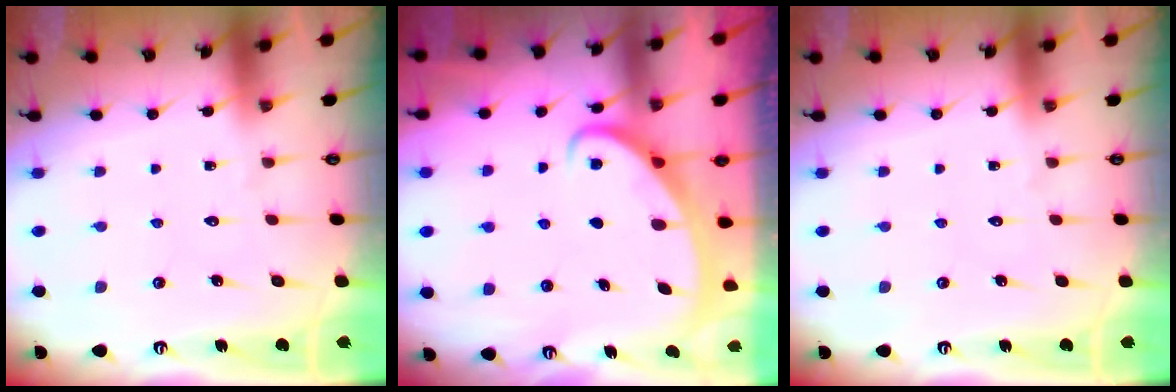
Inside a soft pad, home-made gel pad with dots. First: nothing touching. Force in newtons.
{"total": 2.3, "press": 2.3, "slide": 0.3}
{"total": 0.0}